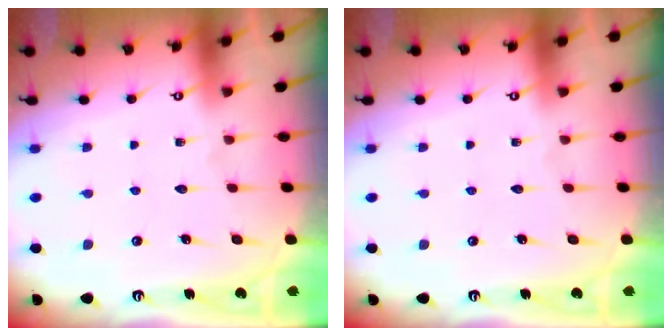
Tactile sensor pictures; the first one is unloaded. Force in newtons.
{"total": 0.0}